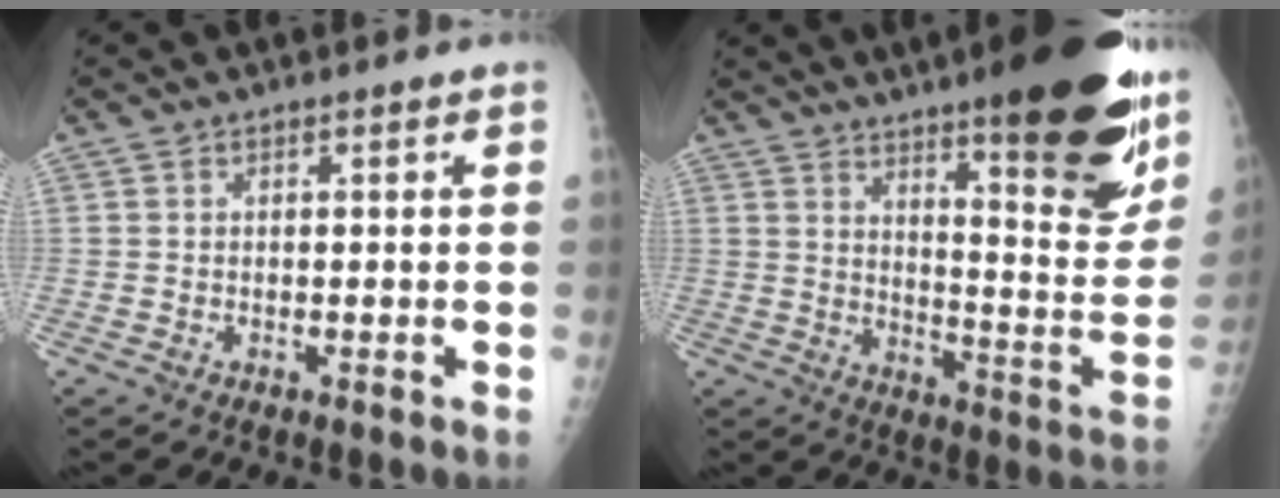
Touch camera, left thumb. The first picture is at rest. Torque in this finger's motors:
{"motor_torque": [3.66, 1.35, 1.57, -1.20, 0.40]}